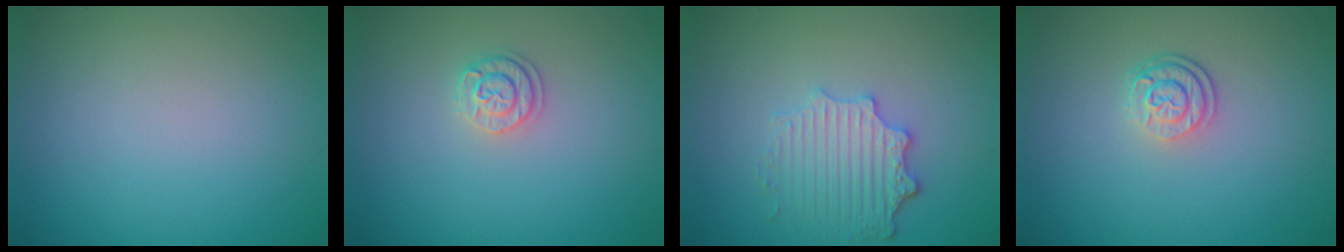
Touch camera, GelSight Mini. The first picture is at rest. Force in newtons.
{"total": 1.7, "press": 1.7, "slide": 0.5}
{"total": 4.0, "press": 3.2, "slide": 2.3}
{"total": 2.6, "press": 2.0, "slide": 1.6}